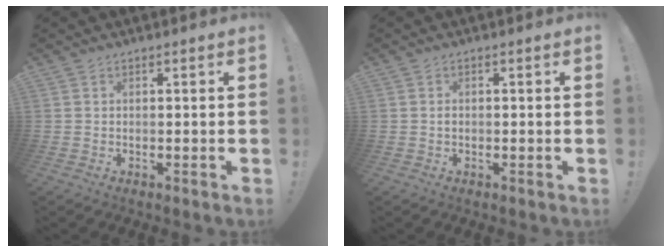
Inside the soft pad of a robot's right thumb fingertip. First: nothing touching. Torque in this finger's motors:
{"motor_torque": [-0.27, -0.14, -0.35, 0.25, -0.10]}